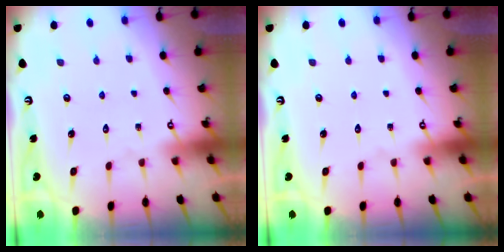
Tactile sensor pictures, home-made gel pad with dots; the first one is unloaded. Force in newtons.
{"total": 0.0}